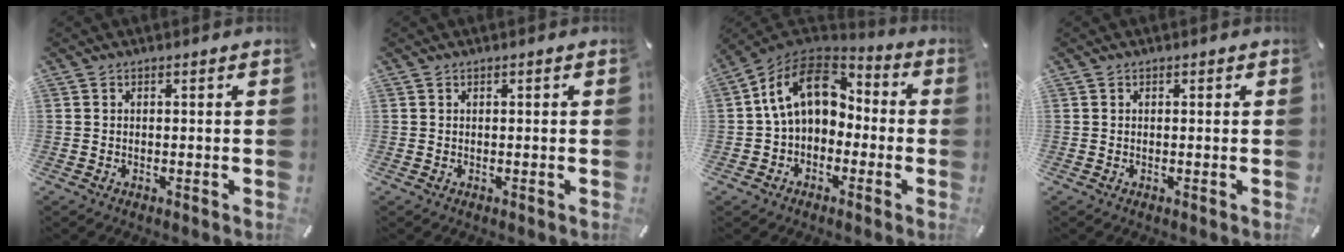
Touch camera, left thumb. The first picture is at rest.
{"total": 0.0}
{"total": 14.4, "force": [2.4, 10.6, 9.4], "torque": [-0.175, 0.011, 0.040]}
{"total": 0.0}